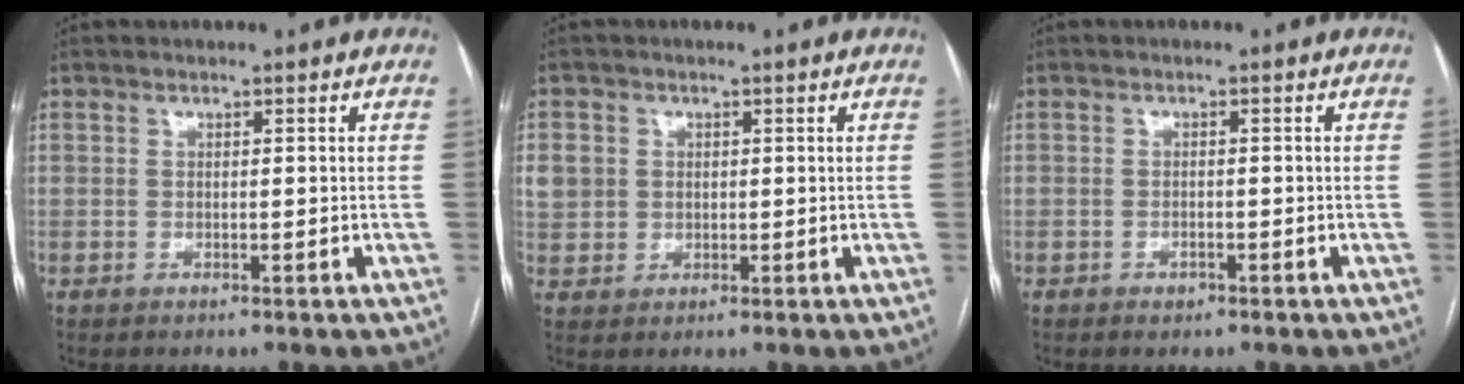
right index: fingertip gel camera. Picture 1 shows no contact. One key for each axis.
{"total": 4.8, "fx": 0.8, "fy": 4.4, "fz": 1.5, "tx": -0.043, "ty": 0.013, "tz": 0.024}
{"total": 1.1, "fx": -0.7, "fy": 0.6, "fz": 0.5, "tx": -0.008, "ty": 0.001, "tz": -0.008}